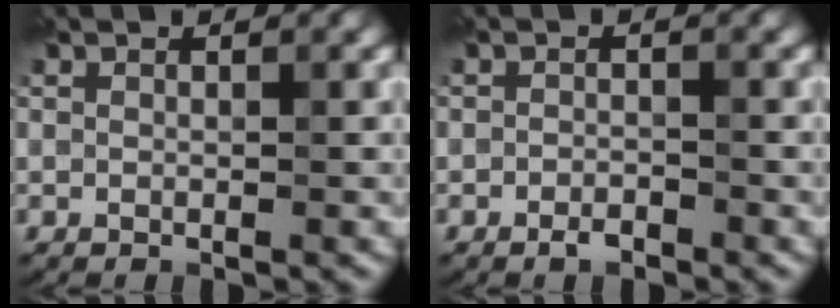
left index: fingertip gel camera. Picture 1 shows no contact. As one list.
[{"total": 1.3, "force": [-0.9, 0.5, 0.7], "torque": [-0.012, 0.000, -0.018]}]